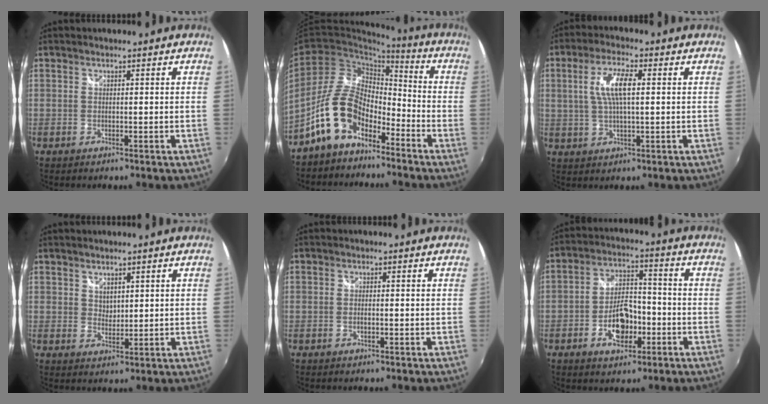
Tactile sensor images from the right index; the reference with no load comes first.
{"total": 12.7, "force": [-8.1, 6.7, 7.0], "torque": [-0.145, 0.021, -0.151]}
{"total": 7.5, "force": [1.3, 2.2, 7.1], "torque": [-0.140, 0.007, 0.027]}
{"total": 2.4, "force": [1.6, 1.5, 0.8], "torque": [-0.006, 0.000, 0.029]}
{"total": 0.7, "force": [-0.3, 0.2, 0.6], "torque": [-0.013, -0.001, -0.006]}
{"total": 9.2, "force": [-3.9, 4.9, 6.8], "torque": [-0.129, 0.015, -0.056]}